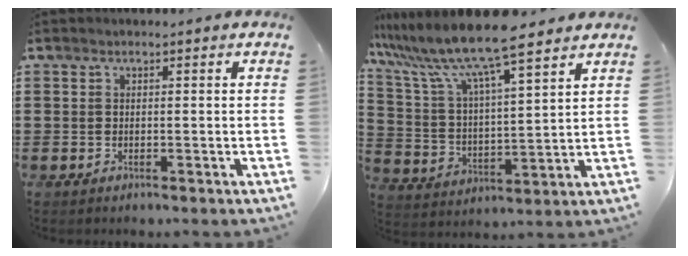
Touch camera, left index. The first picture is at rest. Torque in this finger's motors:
{"motor_torque": [2.14, 0.00, 1.05, 0.21]}